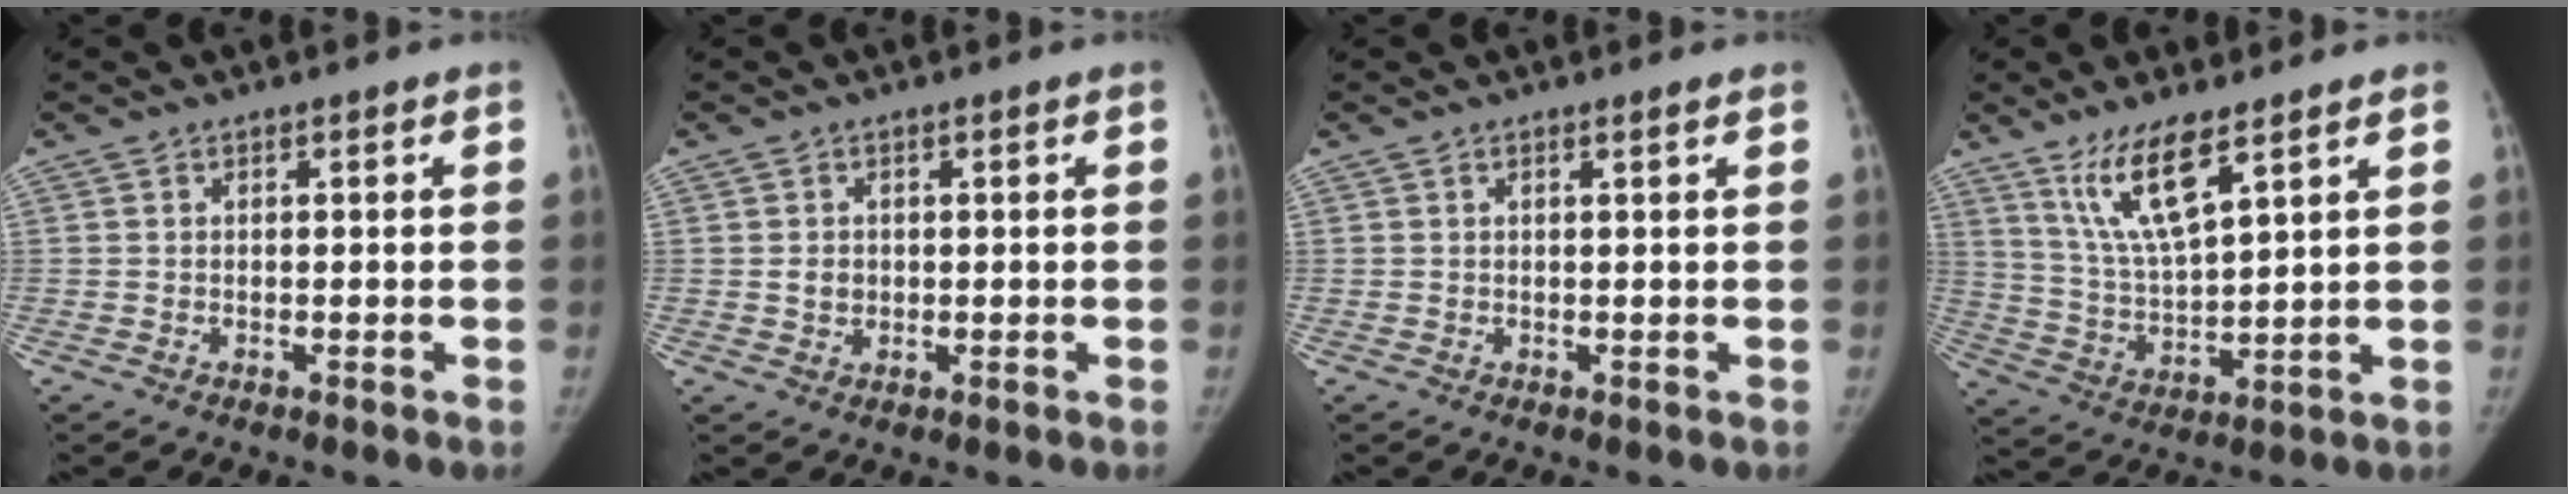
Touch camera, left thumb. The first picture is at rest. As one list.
[{"total": 1.7, "force": [0.2, 1.4, 0.9], "torque": [-0.011, -0.001, 0.008]}, {"total": 0.9, "force": [0.6, -0.2, 0.6], "torque": [-0.019, -0.002, 0.014]}, {"total": 10.9, "force": [6.9, 2.5, 8.0], "torque": [-0.151, -0.039, 0.146]}]